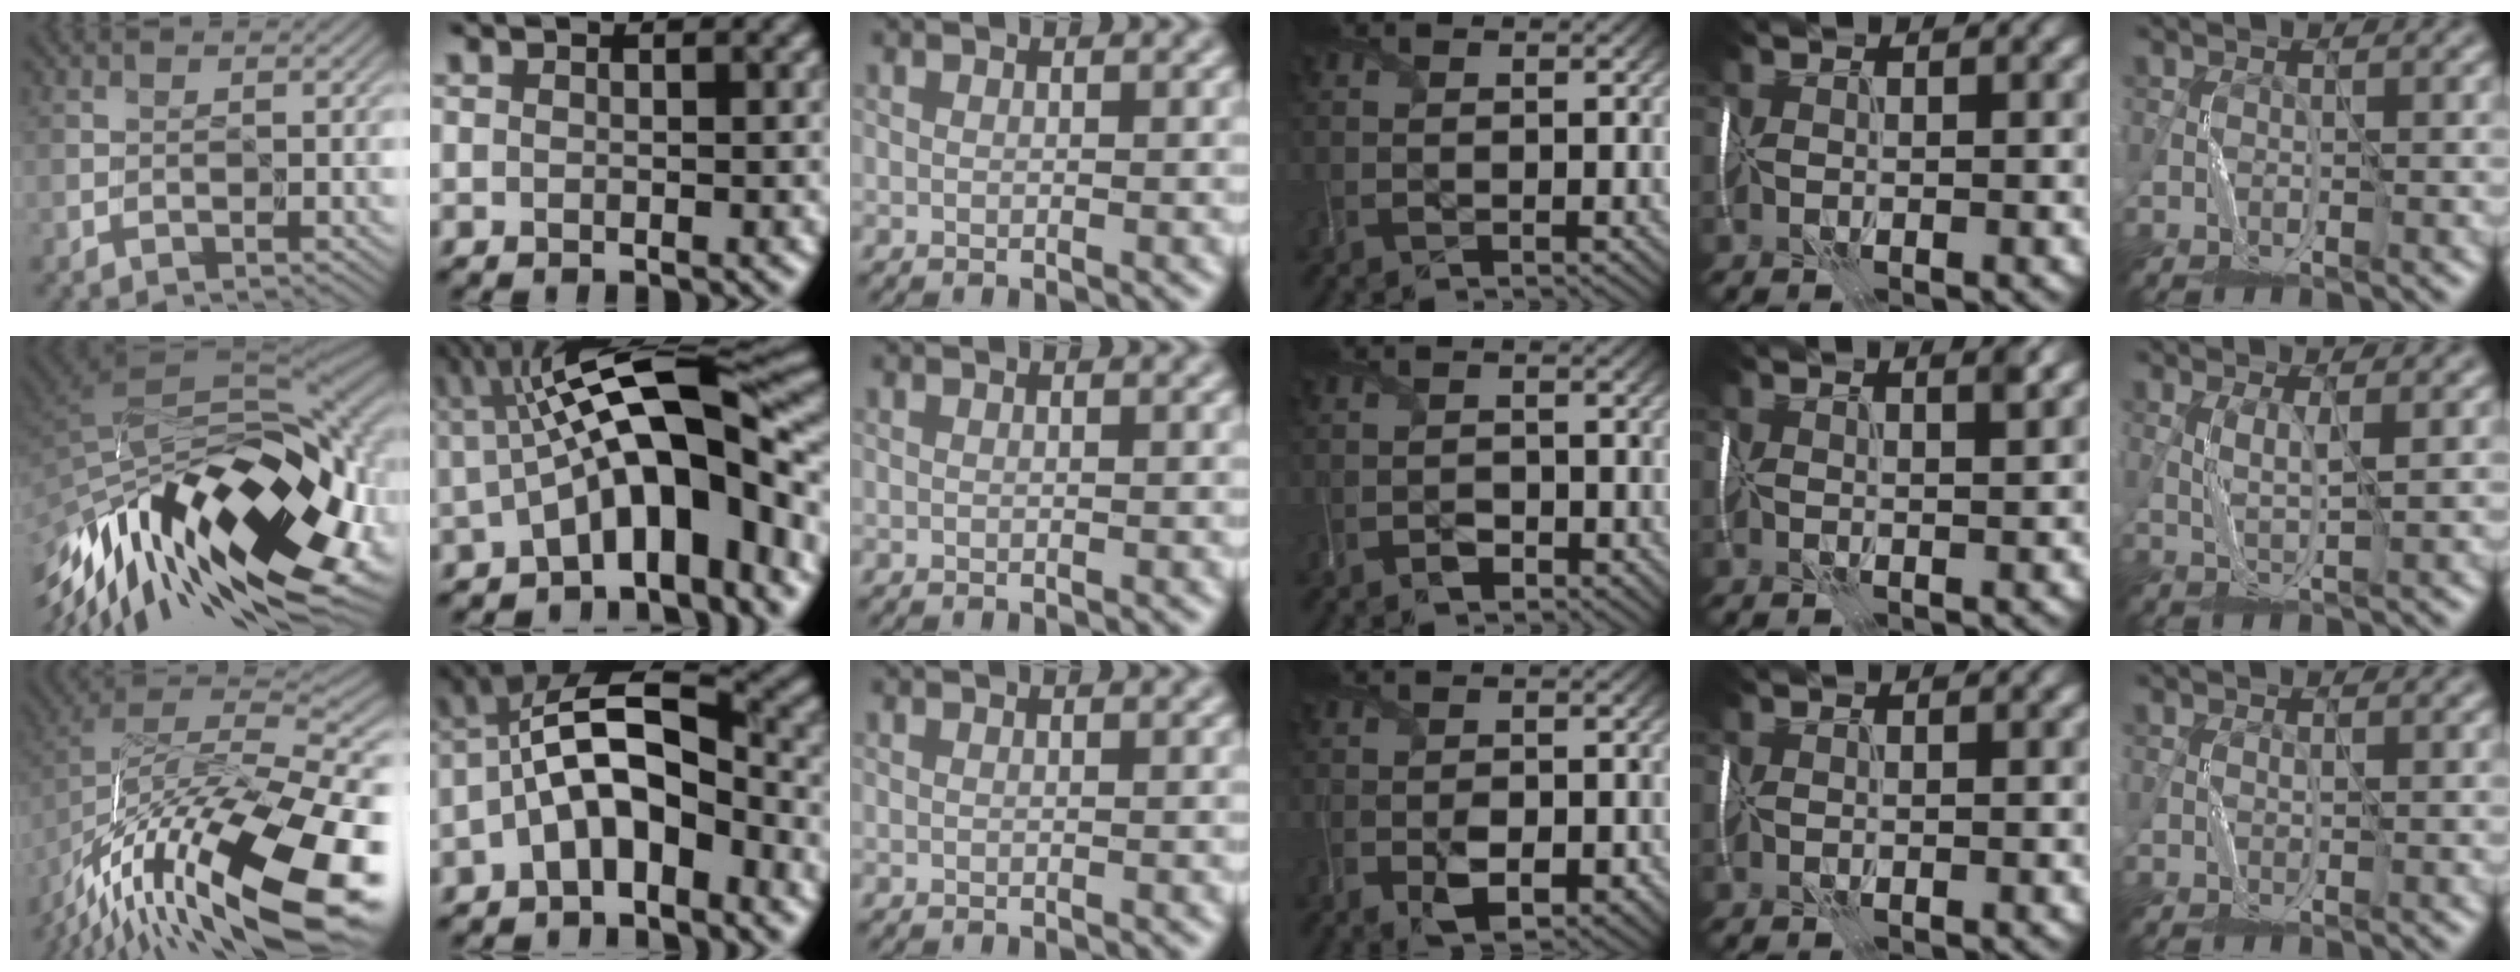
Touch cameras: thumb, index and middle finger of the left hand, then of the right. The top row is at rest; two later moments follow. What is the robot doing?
{"motion": "wrap", "object": "thread"}